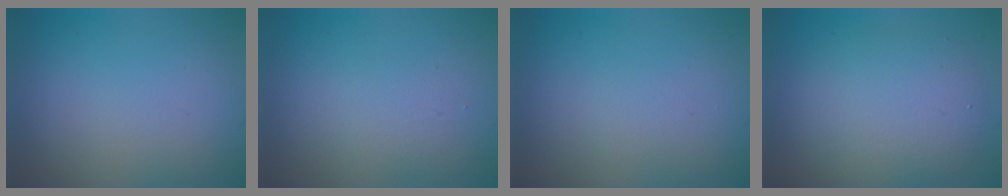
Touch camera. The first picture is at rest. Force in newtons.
{"total": 1.4, "press": 1.4, "slide": 0.1}
{"total": 0.6, "press": 0.6, "slide": 0.1}
{"total": 5.3, "press": 5.3, "slide": 0.6}